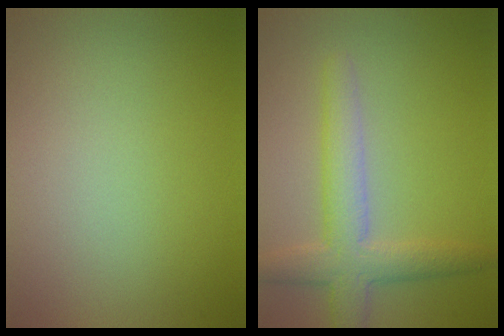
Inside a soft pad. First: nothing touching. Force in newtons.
{"total": 4.3, "press": 4.3, "slide": 0.3}